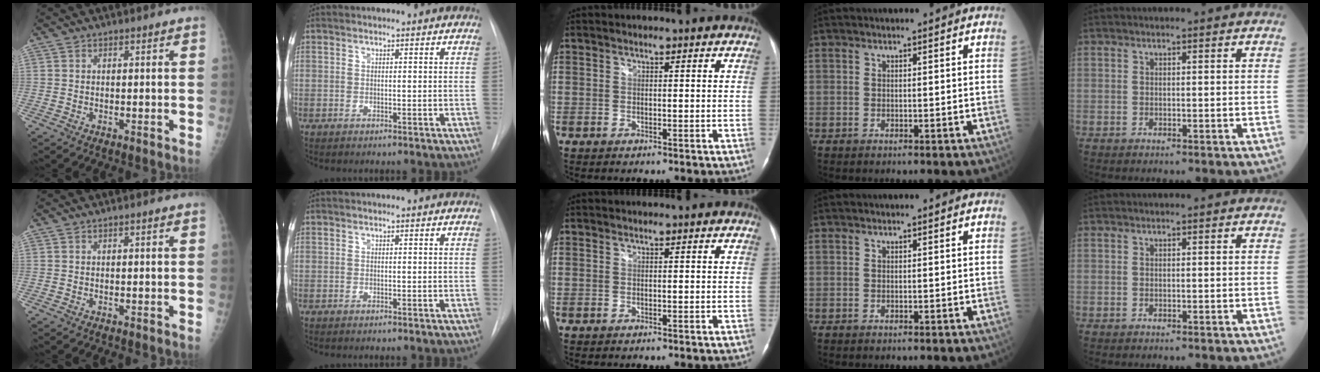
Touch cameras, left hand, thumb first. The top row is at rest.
{}